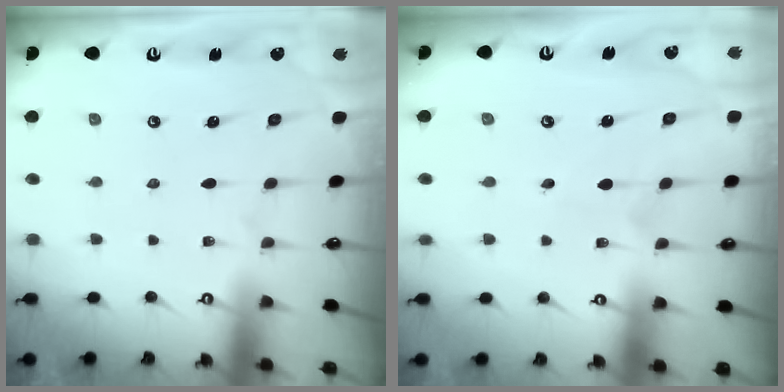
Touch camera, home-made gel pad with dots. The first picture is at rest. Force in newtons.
{"total": 2.6, "press": 2.6, "slide": 0.2}